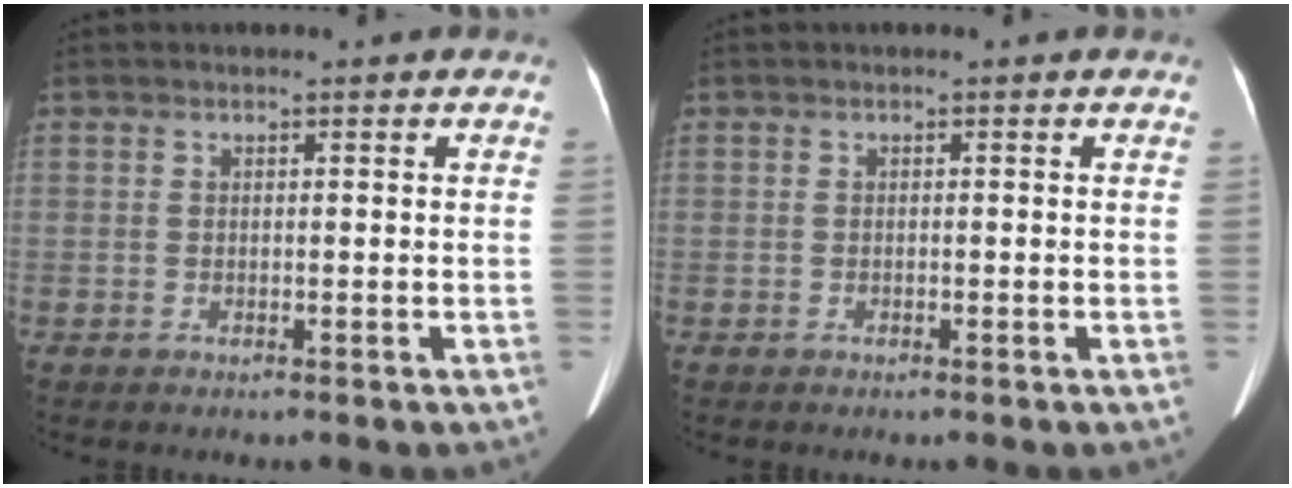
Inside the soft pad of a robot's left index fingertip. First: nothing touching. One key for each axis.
{"total": 0.0}